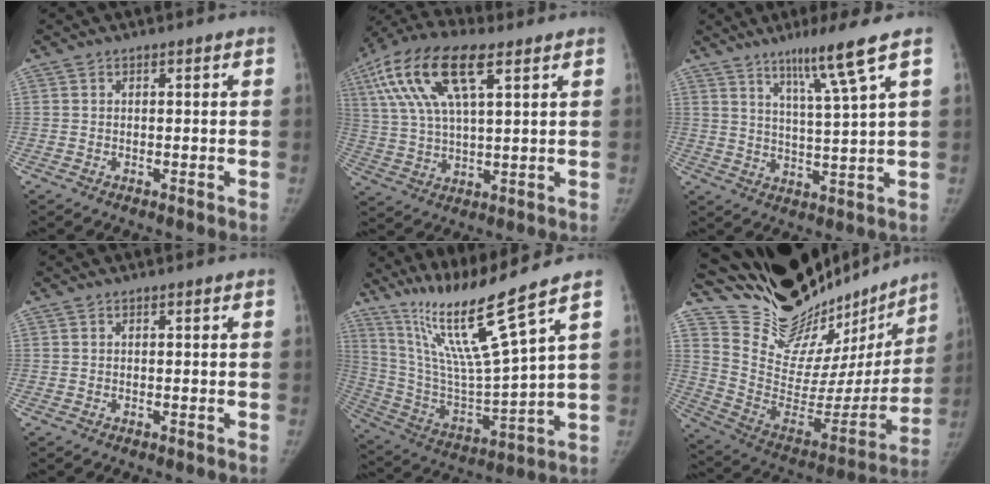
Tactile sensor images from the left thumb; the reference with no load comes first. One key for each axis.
{"total": 17.5, "fx": 7.7, "fy": 6.8, "fz": 14.1, "tx": -0.288, "ty": 0.009, "tz": 0.141}
{"total": 9.5, "fx": 5.8, "fy": -1.2, "fz": 7.5, "tx": -0.126, "ty": -0.039, "tz": 0.102}
{"total": 0.0}
{"total": 17.2, "fx": 12.4, "fy": -1.0, "fz": 11.9, "tx": -0.205, "ty": -0.075, "tz": 0.244}
{"total": 32.5, "fx": 28.2, "fy": 10.2, "fz": 12.6, "tx": -0.171, "ty": -0.154, "tz": 0.423}